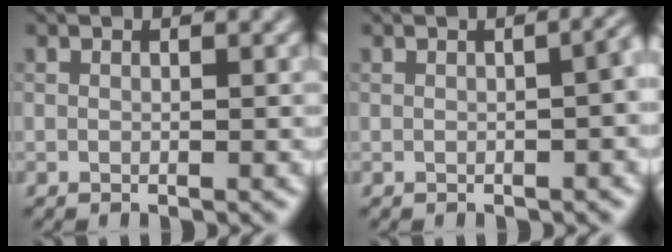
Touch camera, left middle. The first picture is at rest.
{"total": 4.1, "force": [-0.1, 2.1, 3.5], "torque": [-0.012, 0.011, 0.002]}